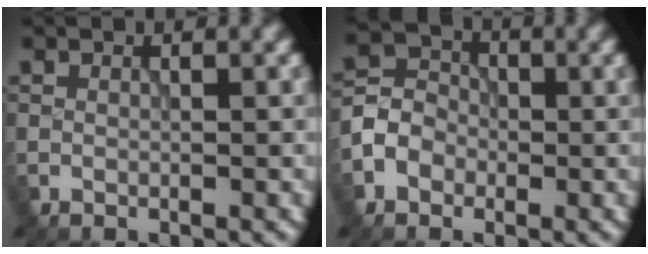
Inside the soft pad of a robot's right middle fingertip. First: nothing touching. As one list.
[{"total": 3.7, "force": [-1.3, 3.2, 1.2], "torque": [-0.016, 0.006, -0.033]}]